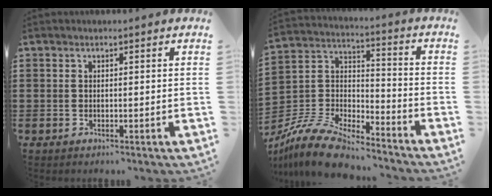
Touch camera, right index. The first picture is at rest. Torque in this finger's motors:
{"motor_torque": [-0.98, 1.16, 0.38, 0.04]}